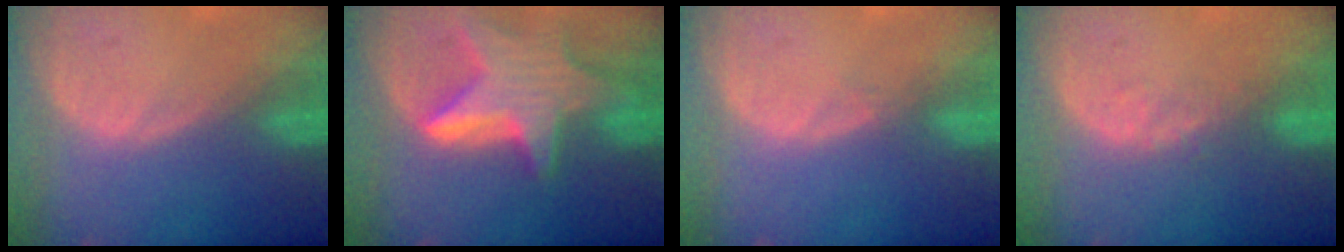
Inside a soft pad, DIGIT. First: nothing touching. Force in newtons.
{"total": 9.5, "press": 9.5, "slide": 0.7}
{"total": 0.6, "press": 0.6, "slide": 0.2}
{"total": 2.5, "press": 1.9, "slide": 1.7}